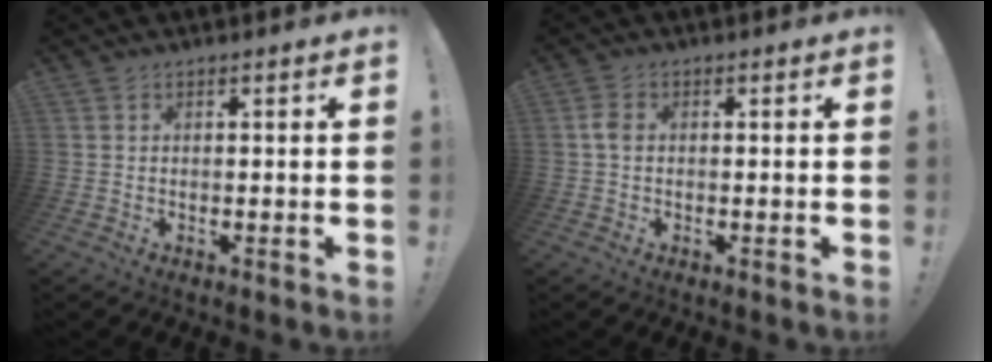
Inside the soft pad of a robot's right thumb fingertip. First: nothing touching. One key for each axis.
{"total": 3.1, "fx": -0.1, "fy": 2.0, "fz": 2.4, "tx": -0.047, "ty": 0.012, "tz": 0.001}